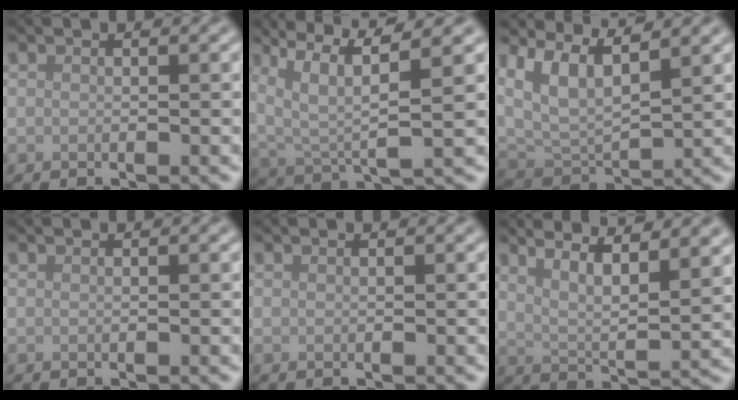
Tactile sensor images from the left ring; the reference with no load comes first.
{"total": 7.3, "force": [3.8, 1.6, 6.0], "torque": [-0.122, 0.008, 0.073]}
{"total": 6.3, "force": [3.8, 2.4, 4.4], "torque": [-0.091, 0.000, 0.074]}
{"total": 0.0}
{"total": 0.0}
{"total": 8.0, "force": [5.2, 2.0, 5.8], "torque": [-0.074, 0.021, 0.065]}